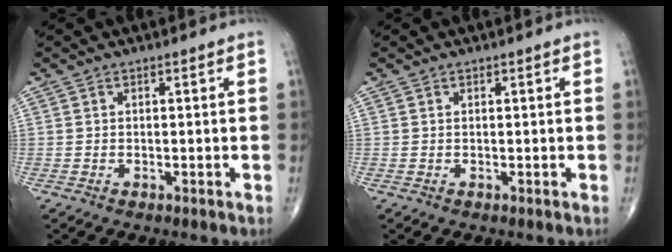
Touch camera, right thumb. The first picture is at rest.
{"total": 0.0}